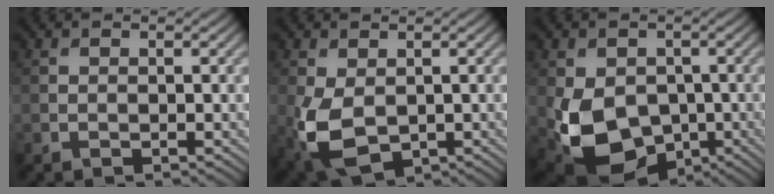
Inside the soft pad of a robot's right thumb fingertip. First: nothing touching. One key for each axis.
{"total": 8.1, "fx": -1.3, "fy": 5.3, "fz": 5.9, "tx": -0.168, "ty": -0.023, "tz": -0.019}
{"total": 10.9, "fx": -2.5, "fy": 8.1, "fz": 6.9, "tx": -0.154, "ty": -0.027, "tz": -0.045}